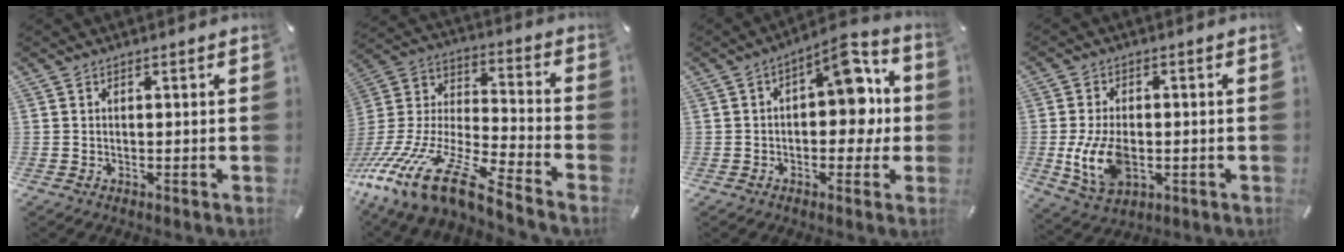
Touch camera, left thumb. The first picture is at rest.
{"total": 20.8, "force": [-13.7, 6.1, 14.4], "torque": [-0.290, 0.035, -0.241]}
{"total": 11.8, "force": [2.6, 6.7, 9.3], "torque": [-0.112, -0.022, 0.040]}
{"total": 10.8, "force": [-1.8, 7.0, 8.0], "torque": [-0.179, 0.000, -0.029]}